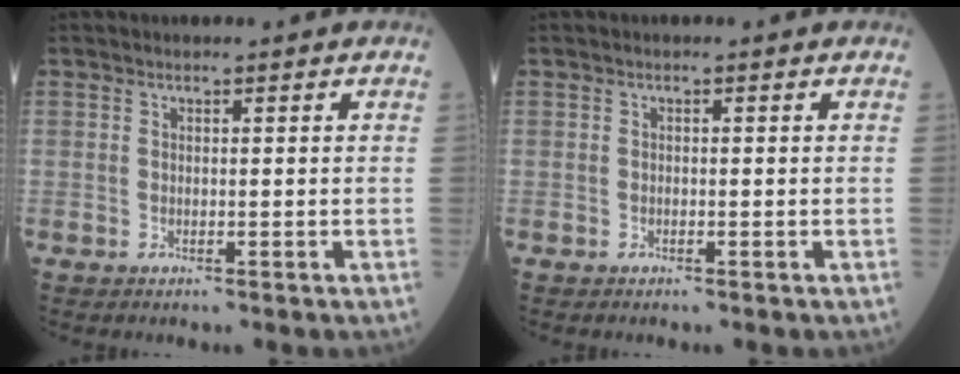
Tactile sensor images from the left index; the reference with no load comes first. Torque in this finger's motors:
{"motor_torque": [-0.18, 0.18, 0.00, 0.00]}